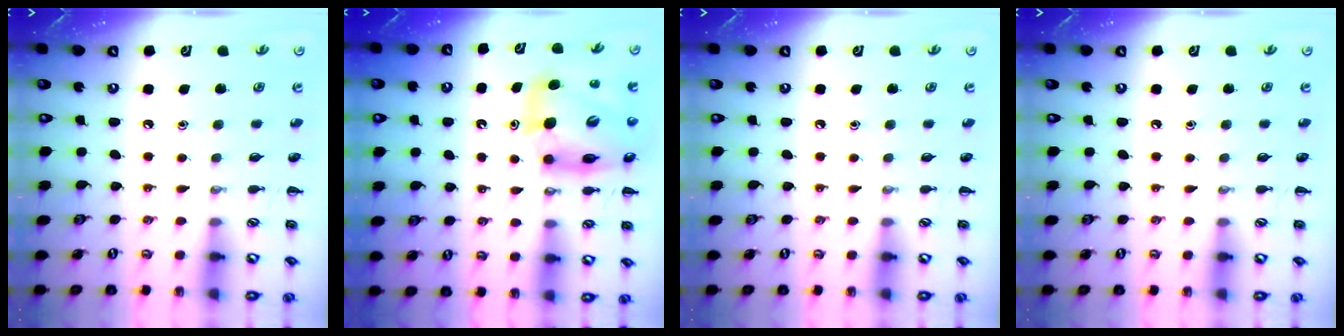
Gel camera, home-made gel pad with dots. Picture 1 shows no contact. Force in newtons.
{"total": 12.6, "press": 12.1, "slide": 3.5}
{"total": 0.0}
{"total": 0.0}